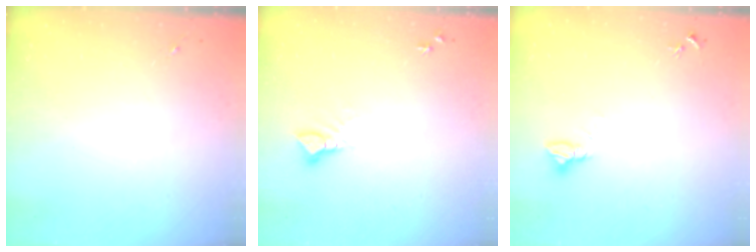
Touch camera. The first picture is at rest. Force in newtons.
{"total": 3.7, "press": 3.7, "slide": 0.3}
{"total": 2.8, "press": 2.8, "slide": 0.1}